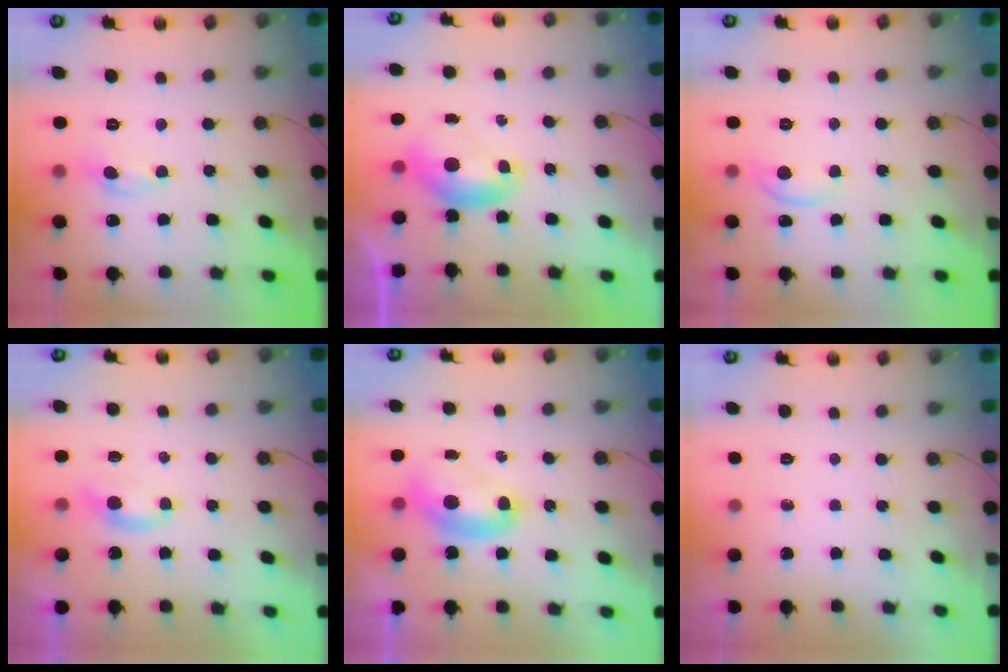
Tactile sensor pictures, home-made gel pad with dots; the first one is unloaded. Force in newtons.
{"total": 0.0}
{"total": 2.2, "press": 2.2, "slide": 0.5}
{"total": 1.6, "press": 1.5, "slide": 0.4}
{"total": 2.7, "press": 2.7, "slide": 0.1}
{"total": 0.0}